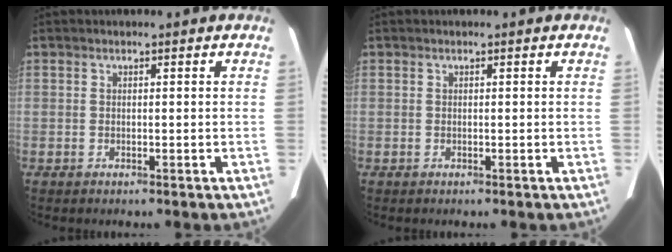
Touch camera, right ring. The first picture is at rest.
{"total": 0.0}